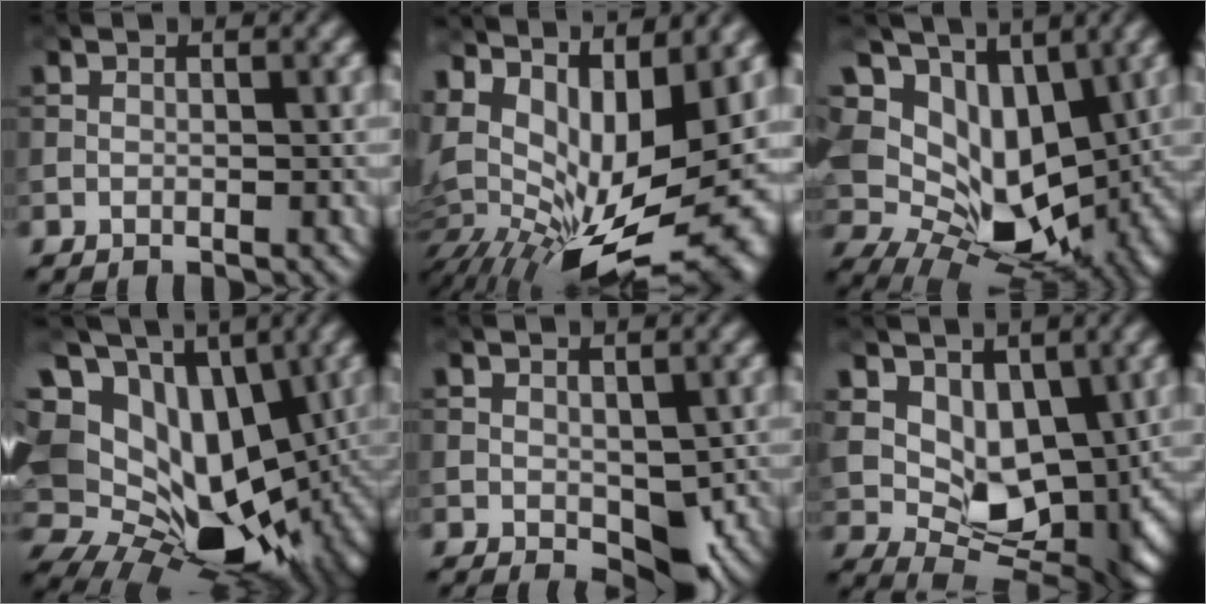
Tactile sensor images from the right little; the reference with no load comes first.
{"total": 15.1, "force": [0.0, 7.6, 13.1], "torque": [-0.204, -0.018, 0.032]}
{"total": 14.5, "force": [1.8, 10.2, 10.1], "torque": [-0.179, -0.022, 0.045]}
{"total": 20.7, "force": [0.7, 15.5, 13.8], "torque": [-0.252, 0.012, 0.028]}
{"total": 5.0, "force": [-0.8, 3.0, 4.0], "torque": [-0.067, -0.017, -0.003]}
{"total": 7.7, "force": [2.2, 5.1, 5.3], "torque": [-0.090, -0.021, 0.042]}